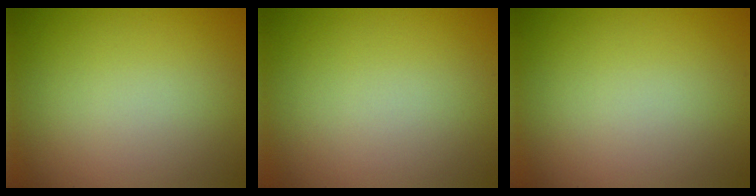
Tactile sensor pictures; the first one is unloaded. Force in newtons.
{"total": 0.0}
{"total": 0.0}